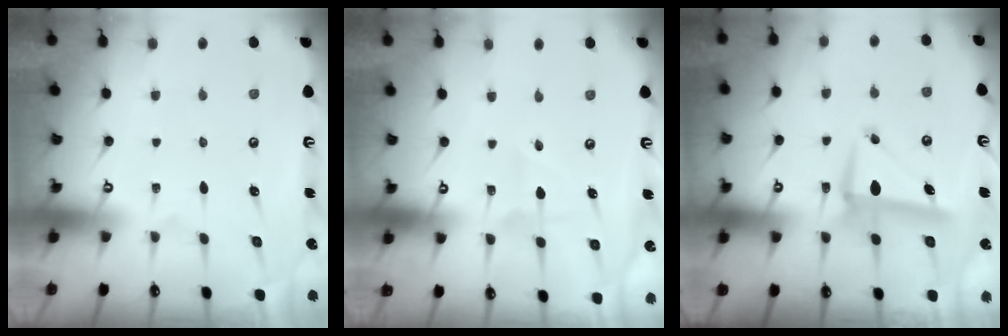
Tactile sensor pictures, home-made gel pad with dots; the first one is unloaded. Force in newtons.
{"total": 4.2, "press": 4.1, "slide": 0.8}
{"total": 8.2, "press": 8.2, "slide": 1.0}